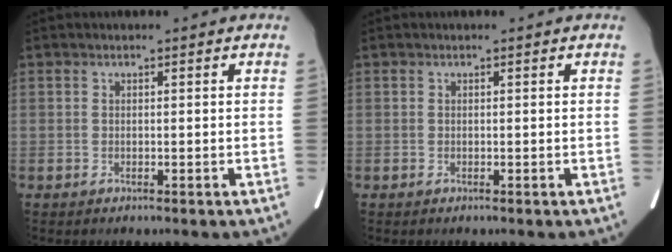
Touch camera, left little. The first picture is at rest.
{"total": 0.0}